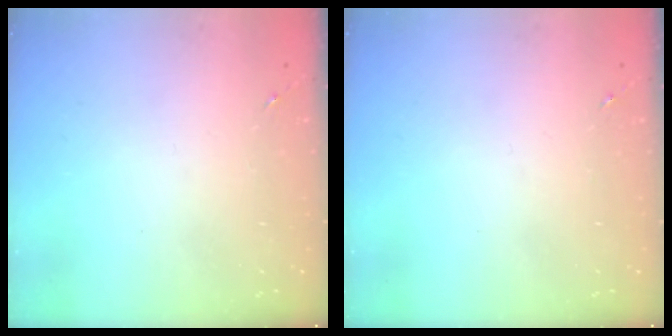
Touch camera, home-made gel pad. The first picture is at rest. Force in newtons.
{"total": 0.0}